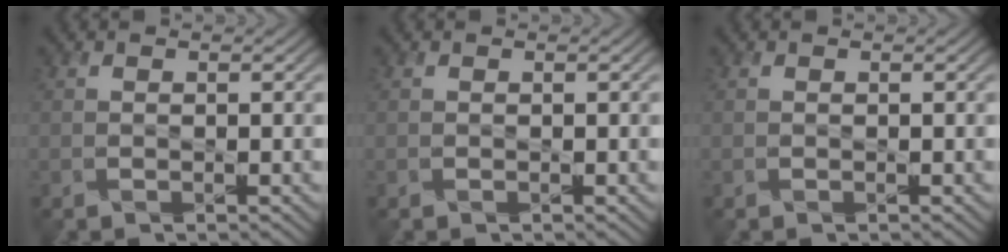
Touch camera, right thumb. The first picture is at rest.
{"total": 0.0}
{"total": 0.0}